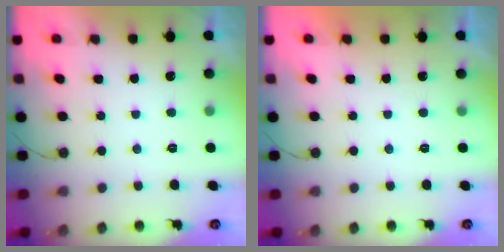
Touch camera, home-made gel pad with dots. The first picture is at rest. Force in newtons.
{"total": 1.6, "press": 1.6, "slide": 0.1}